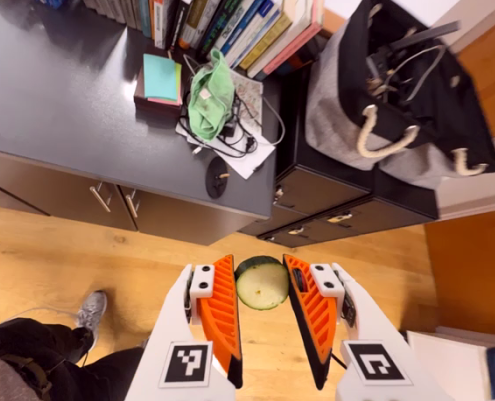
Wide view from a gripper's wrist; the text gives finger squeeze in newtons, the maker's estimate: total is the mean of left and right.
{"total": 6.9, "left": 7.8, "right": 6.0}